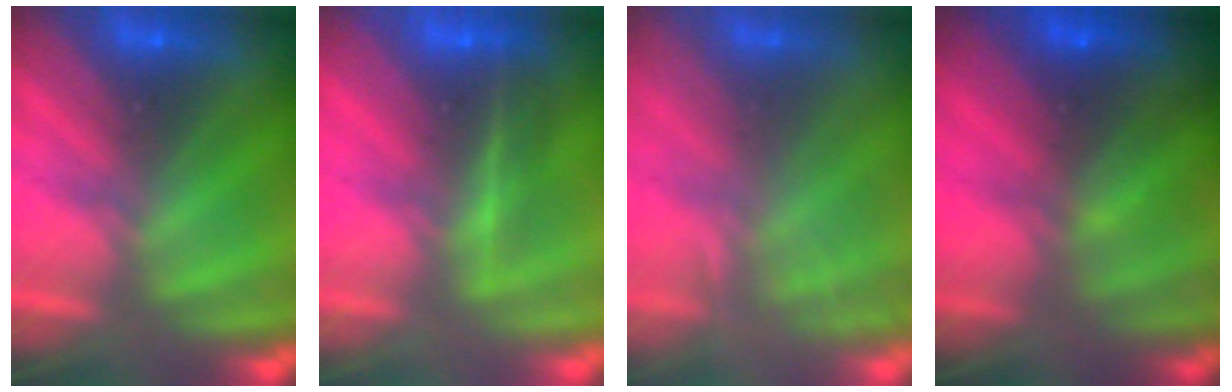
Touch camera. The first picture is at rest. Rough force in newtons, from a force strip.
{"total": 1.6}
{"total": 2.2}
{"total": 7.3}